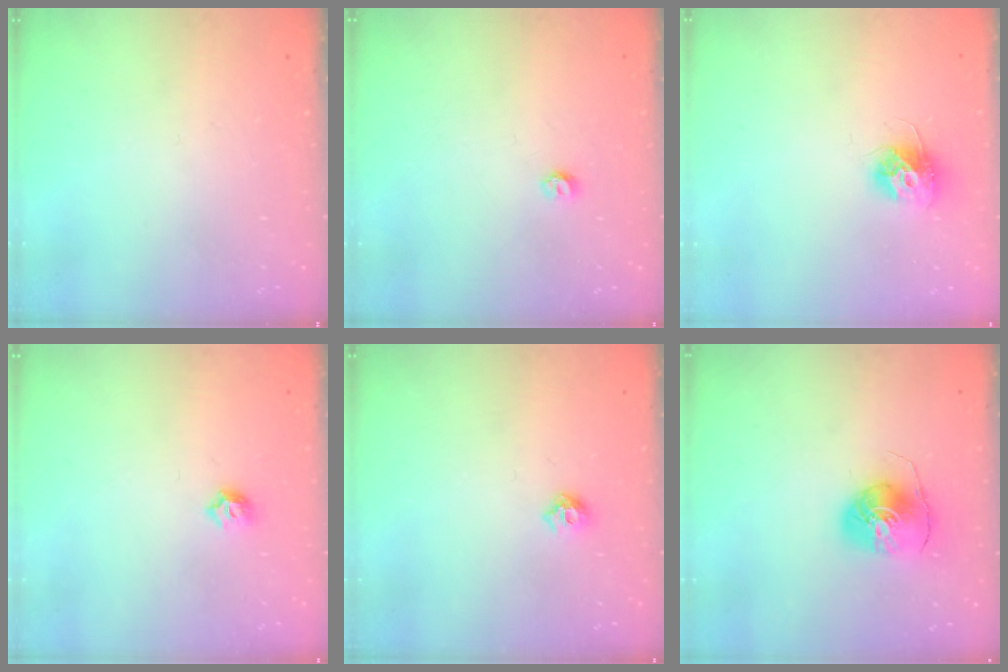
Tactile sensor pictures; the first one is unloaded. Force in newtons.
{"total": 3.5, "press": 3.5, "slide": 0.3}
{"total": 10.4, "press": 10.4, "slide": 0.5}
{"total": 5.3, "press": 5.3, "slide": 0.9}
{"total": 5.9, "press": 5.8, "slide": 1.0}
{"total": 7.7, "press": 7.7, "slide": 0.7}